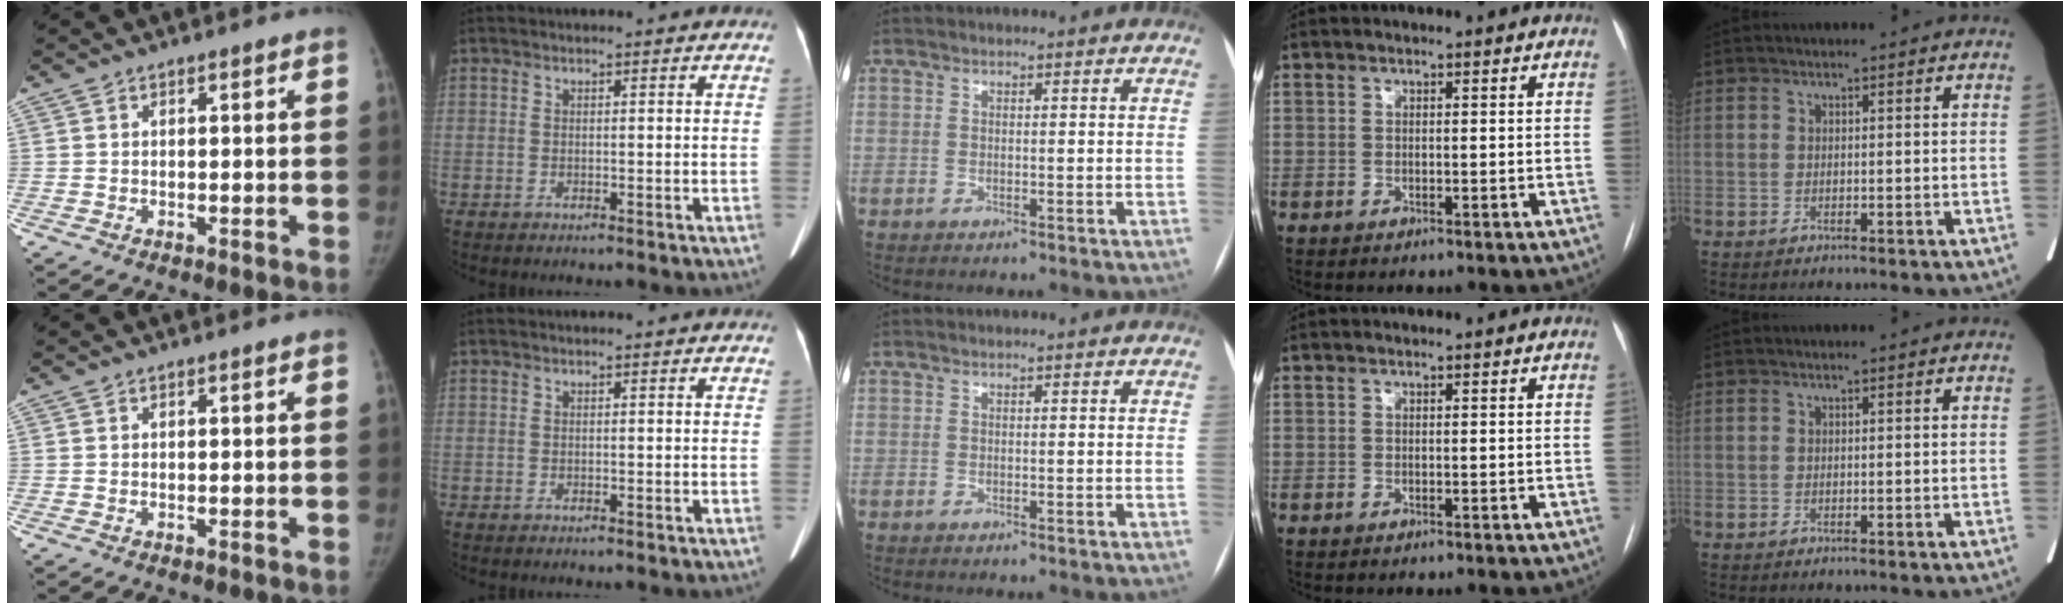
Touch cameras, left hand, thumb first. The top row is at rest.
{}